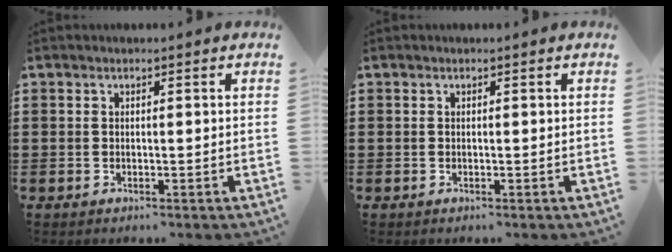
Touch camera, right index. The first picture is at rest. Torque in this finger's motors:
{"motor_torque": [1.09, 1.05, -0.01, 0.00]}